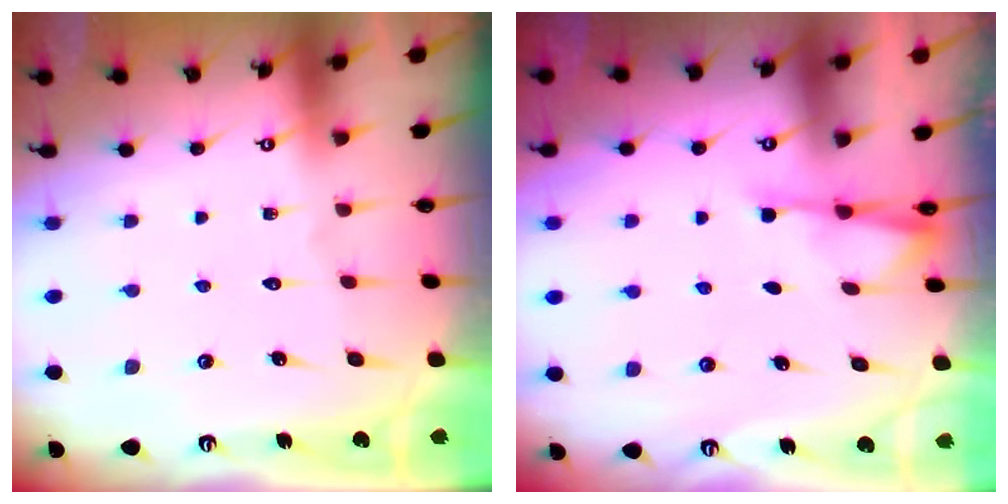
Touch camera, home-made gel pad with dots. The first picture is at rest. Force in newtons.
{"total": 2.4, "press": 2.3, "slide": 0.4}